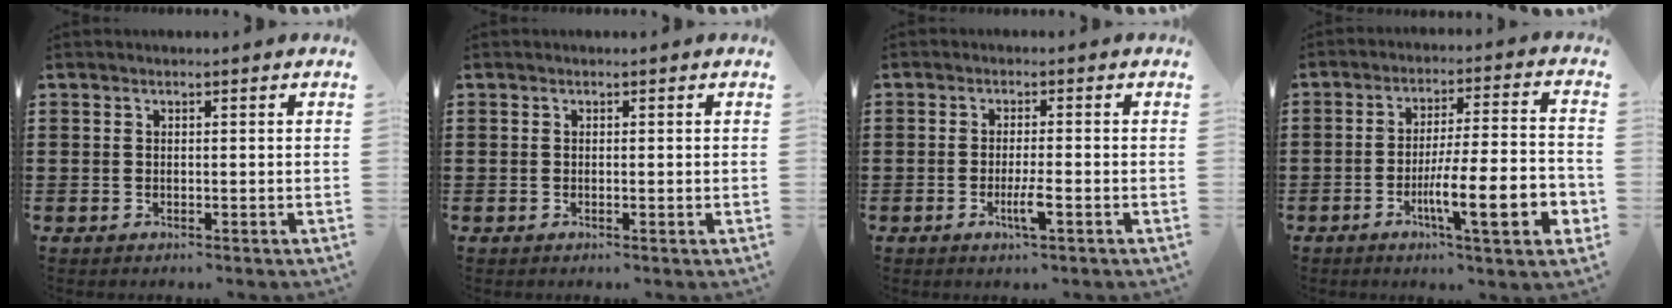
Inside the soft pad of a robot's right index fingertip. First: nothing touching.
{"total": 0.0}
{"total": 3.3, "force": [-1.4, 0.2, 3.0], "torque": [-0.059, -0.006, -0.028]}
{"total": 12.5, "force": [-4.5, 2.1, 11.5], "torque": [-0.207, -0.003, -0.080]}